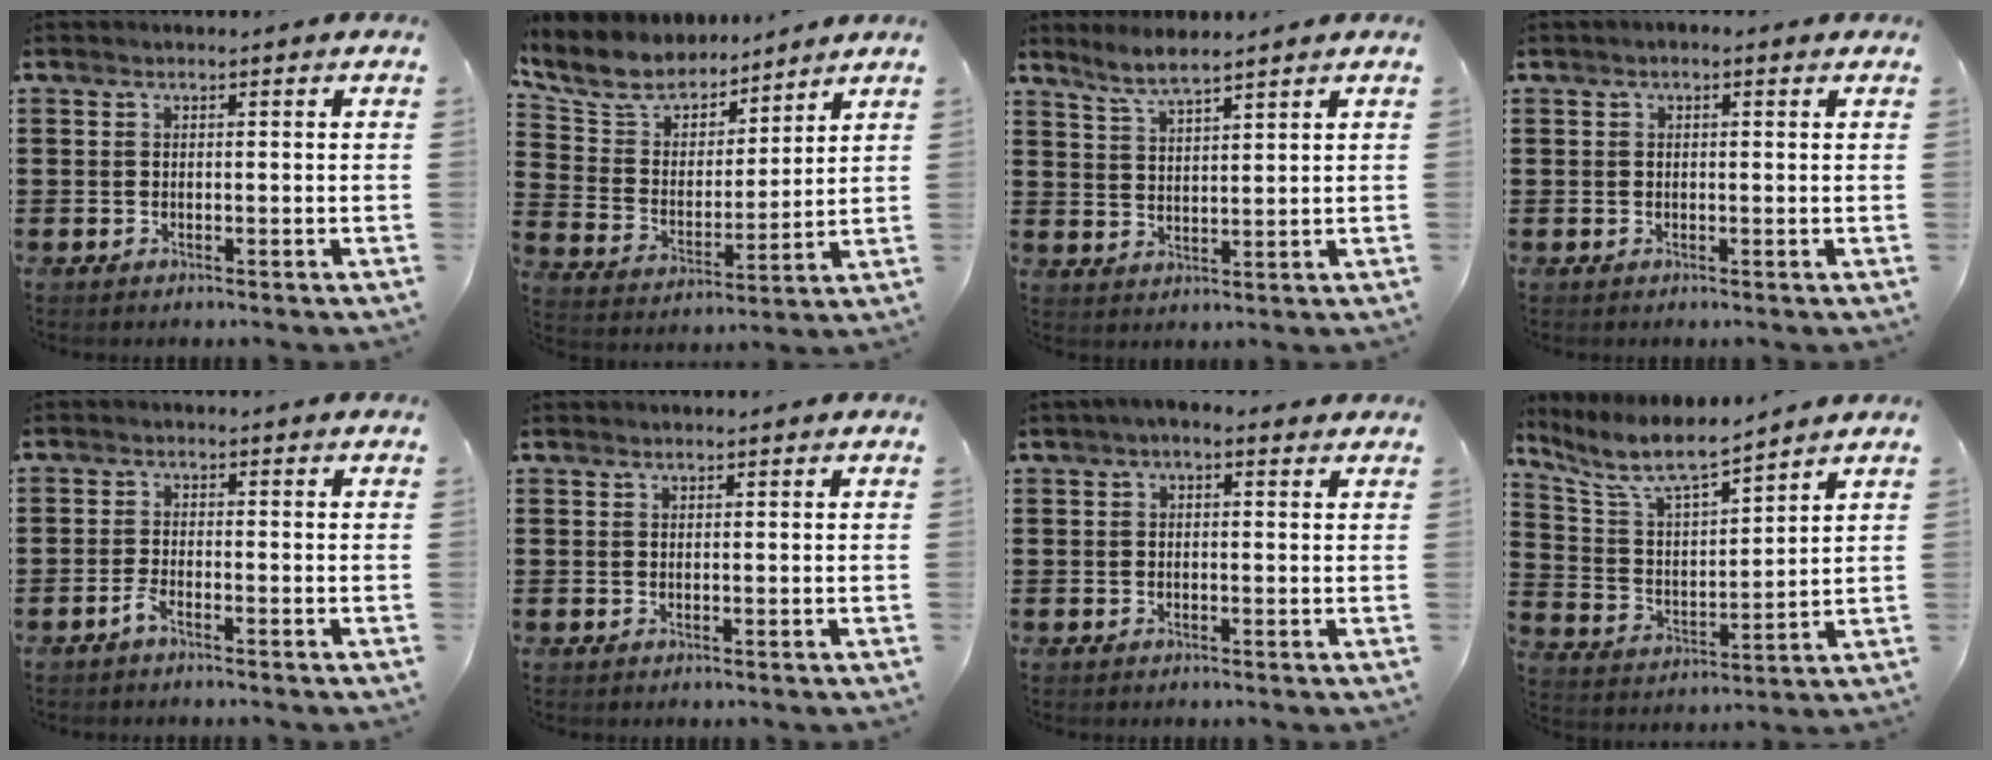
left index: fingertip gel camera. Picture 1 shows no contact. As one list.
[{"total": 7.6, "force": [6.8, 3.0, 1.4], "torque": [-0.071, -0.042, 0.122]}, {"total": 4.1, "force": [3.7, 0.2, 1.8], "torque": [-0.046, -0.006, 0.068]}, {"total": 0.7, "force": [0.2, 0.3, 0.6], "torque": [-0.012, 0.004, 0.003]}, {"total": 1.9, "force": [-1.3, 0.2, 1.3], "torque": [-0.033, -0.001, -0.026]}, {"total": 0.5, "force": [0.5, 0.1, 0.1], "torque": [-0.004, 0.000, 0.010]}, {"total": 1.6, "force": [0.3, 0.8, 1.4], "torque": [-0.027, 0.006, 0.003]}, {"total": 8.3, "force": [7.1, 1.5, 4.1], "torque": [-0.111, -0.035, 0.120]}]